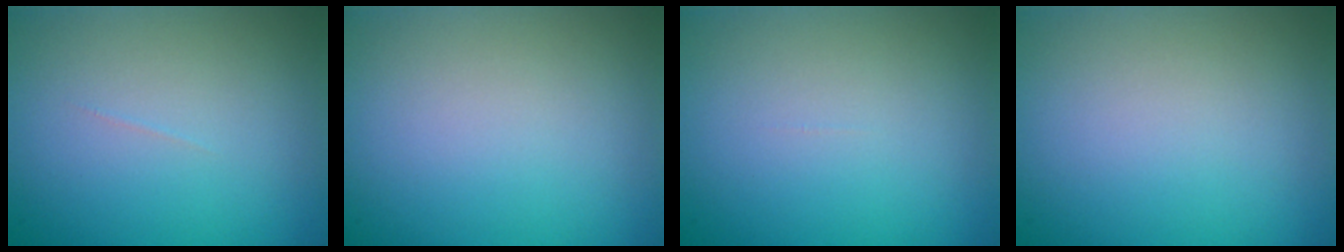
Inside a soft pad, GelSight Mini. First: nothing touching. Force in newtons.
{"total": 0.0}
{"total": 0.0}
{"total": 0.0}